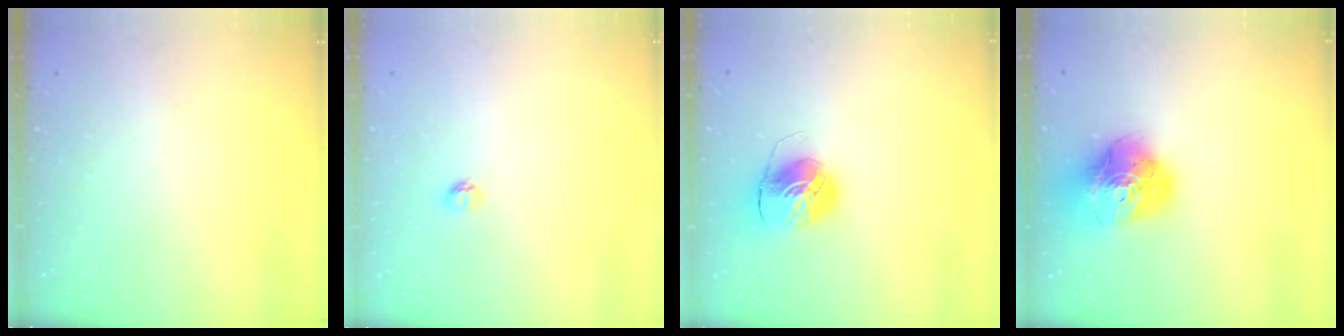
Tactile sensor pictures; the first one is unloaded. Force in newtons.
{"total": 3.8, "press": 3.8, "slide": 0.5}
{"total": 8.6, "press": 8.6, "slide": 0.6}
{"total": 18.0, "press": 17.9, "slide": 1.9}